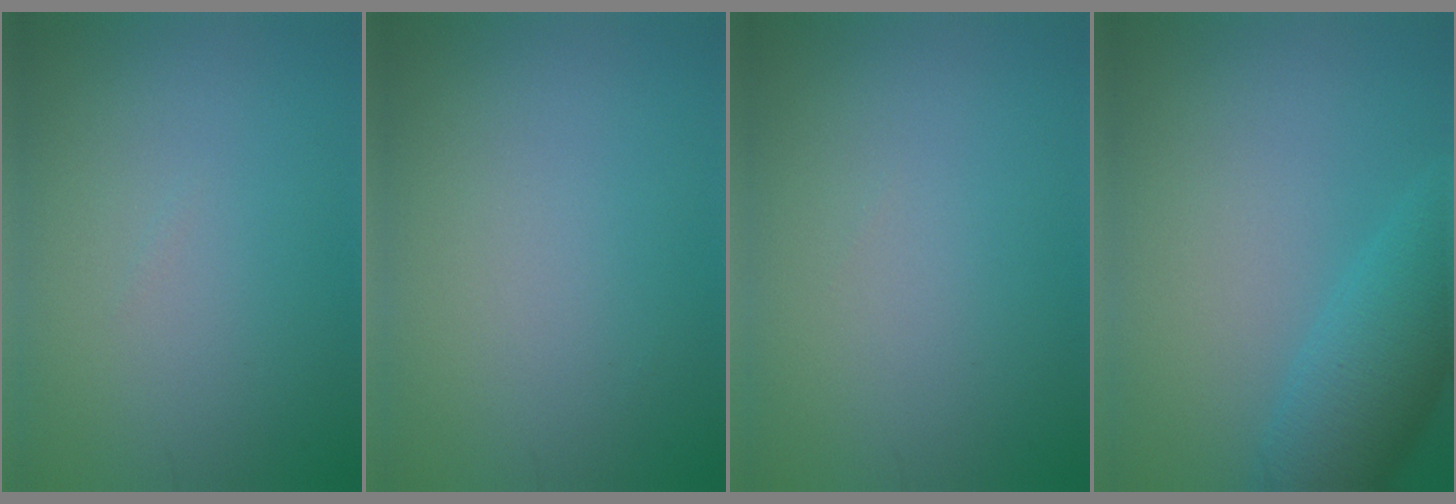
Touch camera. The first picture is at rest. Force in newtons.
{"total": 0.0}
{"total": 0.0}
{"total": 5.8, "press": 5.8, "slide": 0.2}